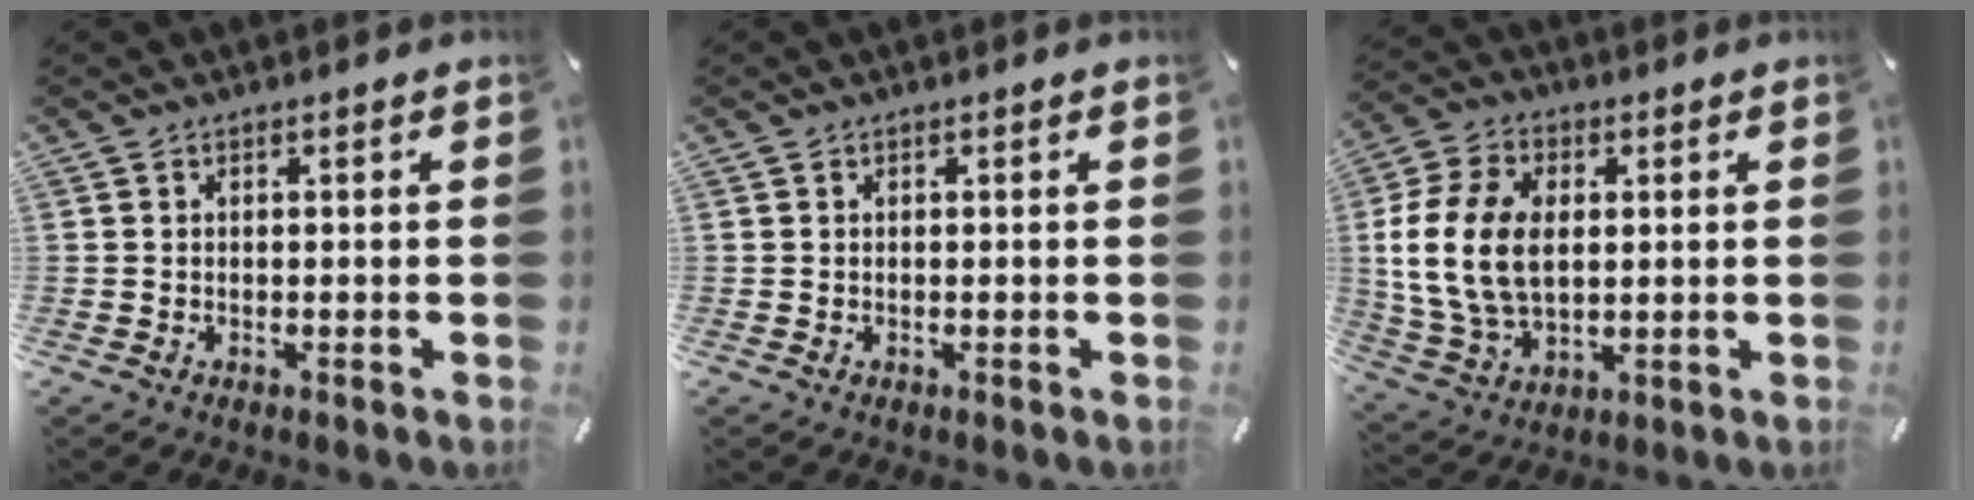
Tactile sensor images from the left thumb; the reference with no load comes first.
{"total": 0.0}
{"total": 14.7, "force": [1.1, 10.5, 10.2], "torque": [-0.243, 0.013, 0.021]}